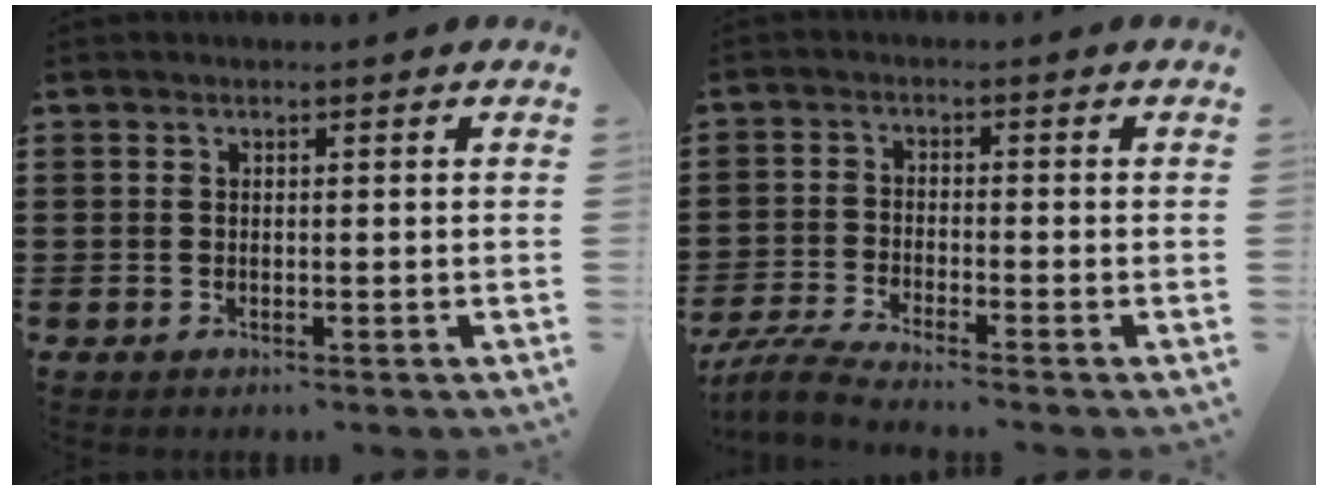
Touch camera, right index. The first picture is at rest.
{"total": 3.8, "force": [-3.6, -0.2, 1.3], "torque": [-0.046, -0.013, -0.076]}